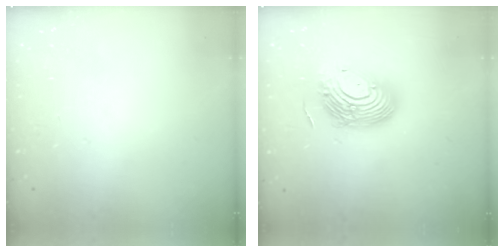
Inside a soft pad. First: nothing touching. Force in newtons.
{"total": 15.1, "press": 14.8, "slide": 2.7}